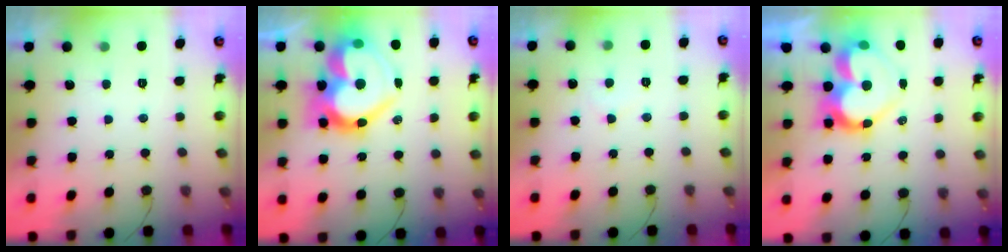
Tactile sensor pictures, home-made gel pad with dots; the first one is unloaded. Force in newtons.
{"total": 25.5, "press": 25.4, "slide": 2.5}
{"total": 3.5, "press": 3.5, "slide": 0.1}
{"total": 15.5, "press": 15.4, "slide": 1.5}